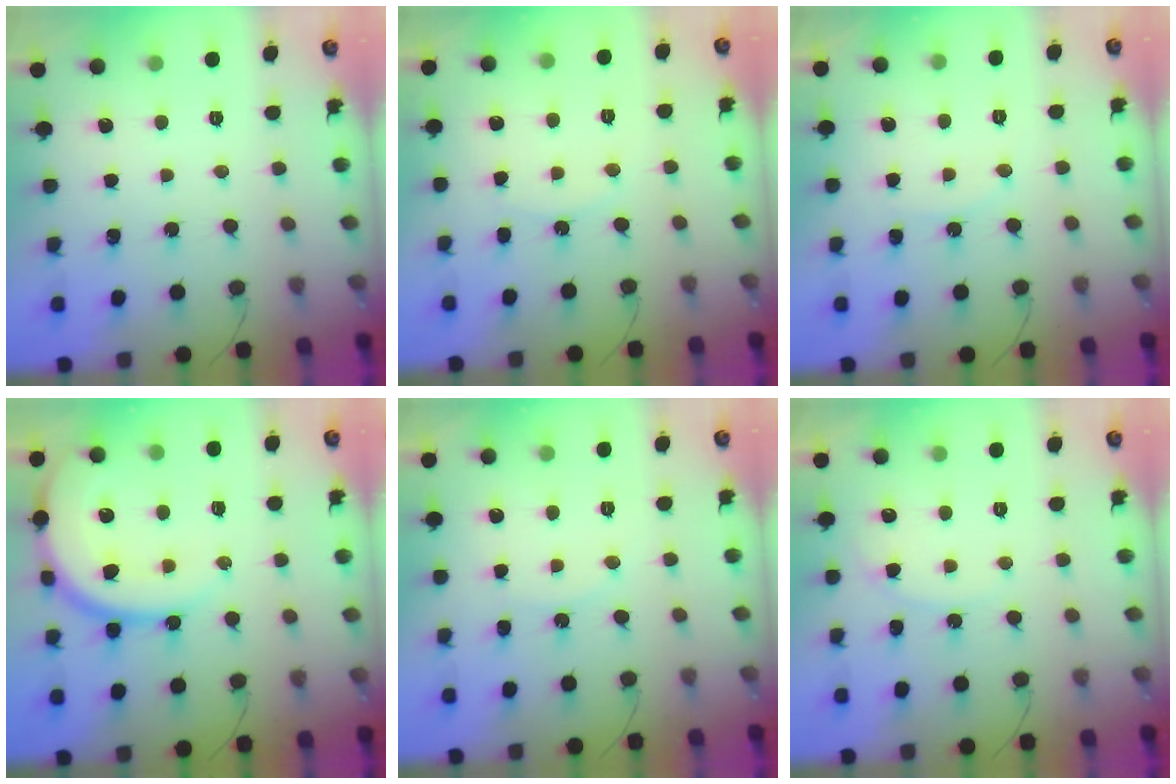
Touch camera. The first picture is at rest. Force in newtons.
{"total": 7.4, "press": 7.4, "slide": 0.8}
{"total": 4.6, "press": 4.5, "slide": 0.5}
{"total": 16.4, "press": 16.3, "slide": 1.6}
{"total": 5.4, "press": 5.3, "slide": 0.7}
{"total": 4.7, "press": 4.6, "slide": 0.5}